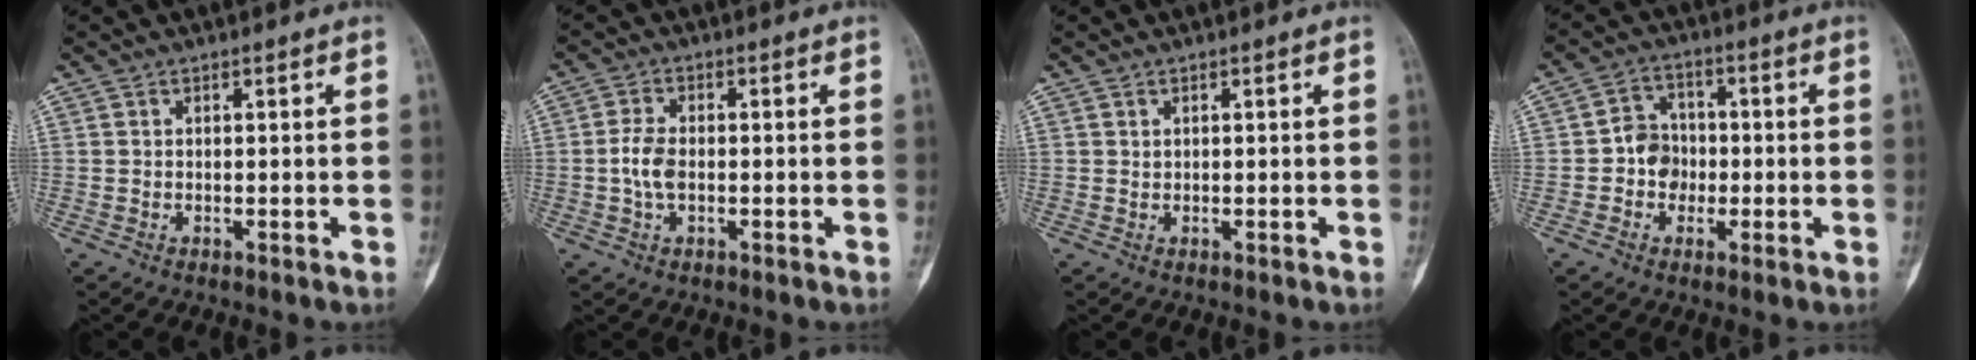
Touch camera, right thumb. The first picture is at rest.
{"total": 4.5, "force": [-0.6, 2.6, 3.6], "torque": [-0.078, 0.009, -0.017]}
{"total": 0.0}
{"total": 6.2, "force": [-0.9, 5.4, 2.8], "torque": [-0.010, 0.016, -0.027]}